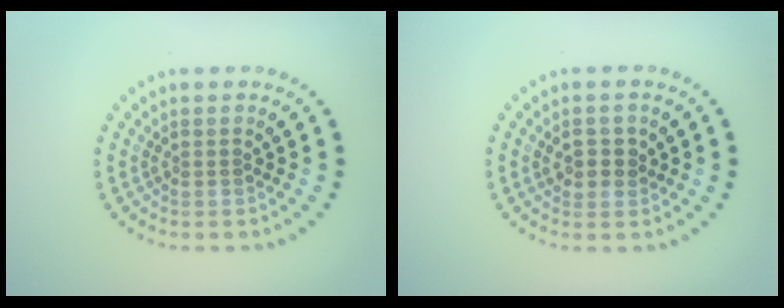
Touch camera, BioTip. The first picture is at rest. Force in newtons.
{"total": 2.3, "press": 2.3, "slide": 0.6}